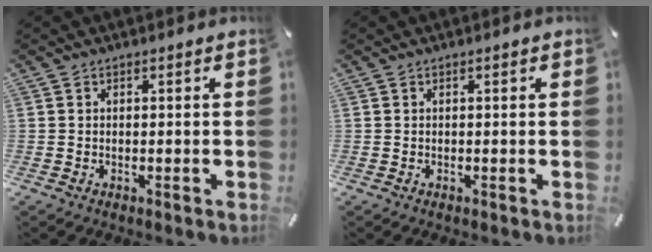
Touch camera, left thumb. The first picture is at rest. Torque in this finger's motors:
{"motor_torque": [-0.20, -0.20, -0.05, 0.01, 0.01]}